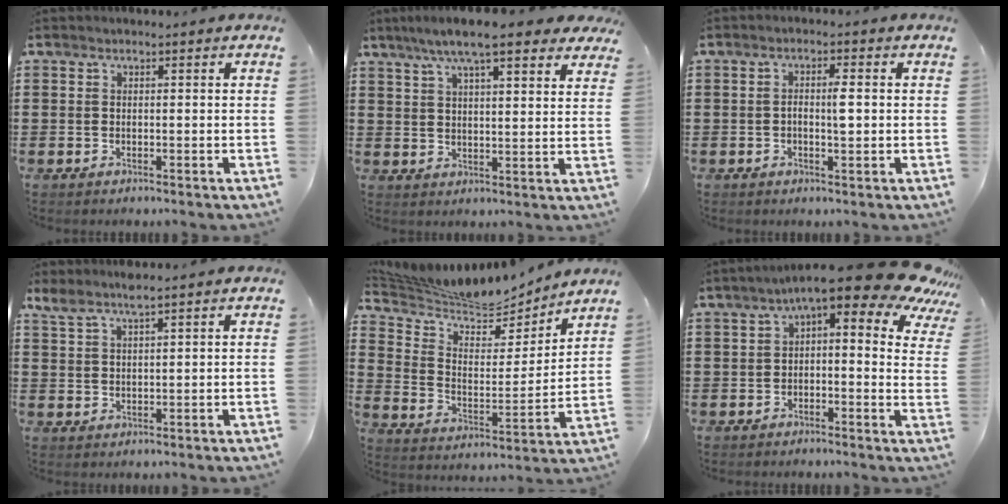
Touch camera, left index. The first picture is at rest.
{"total": 8.7, "force": [6.8, 1.4, 5.1], "torque": [-0.111, -0.010, 0.121]}
{"total": 2.8, "force": [0.0, 0.7, 2.7], "torque": [-0.051, 0.000, 0.000]}
{"total": 3.1, "force": [2.6, 0.0, 1.7], "torque": [-0.040, -0.001, 0.047]}
{"total": 7.4, "force": [7.1, 1.4, 1.5], "torque": [-0.069, -0.051, 0.122]}
{"total": 9.1, "force": [6.3, 1.2, 6.5], "torque": [-0.114, -0.039, 0.100]}